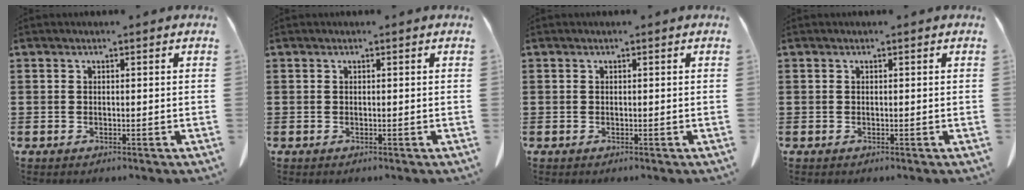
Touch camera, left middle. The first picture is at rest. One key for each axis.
{"total": 0.0}
{"total": 0.0}
{"total": 0.0}